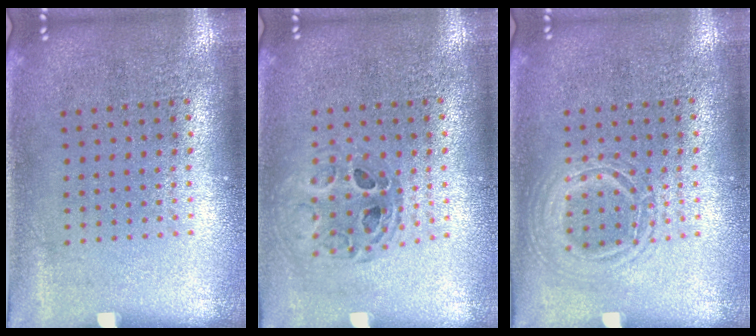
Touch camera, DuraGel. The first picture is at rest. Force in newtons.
{"total": 0.8, "press": 0.8, "slide": 0.1}
{"total": 1.2, "press": 1.2, "slide": 0.1}